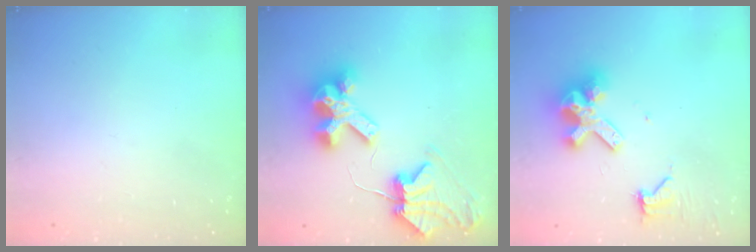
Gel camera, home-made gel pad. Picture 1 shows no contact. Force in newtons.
{"total": 12.5, "press": 12.4, "slide": 1.7}
{"total": 12.6, "press": 12.5, "slide": 1.6}